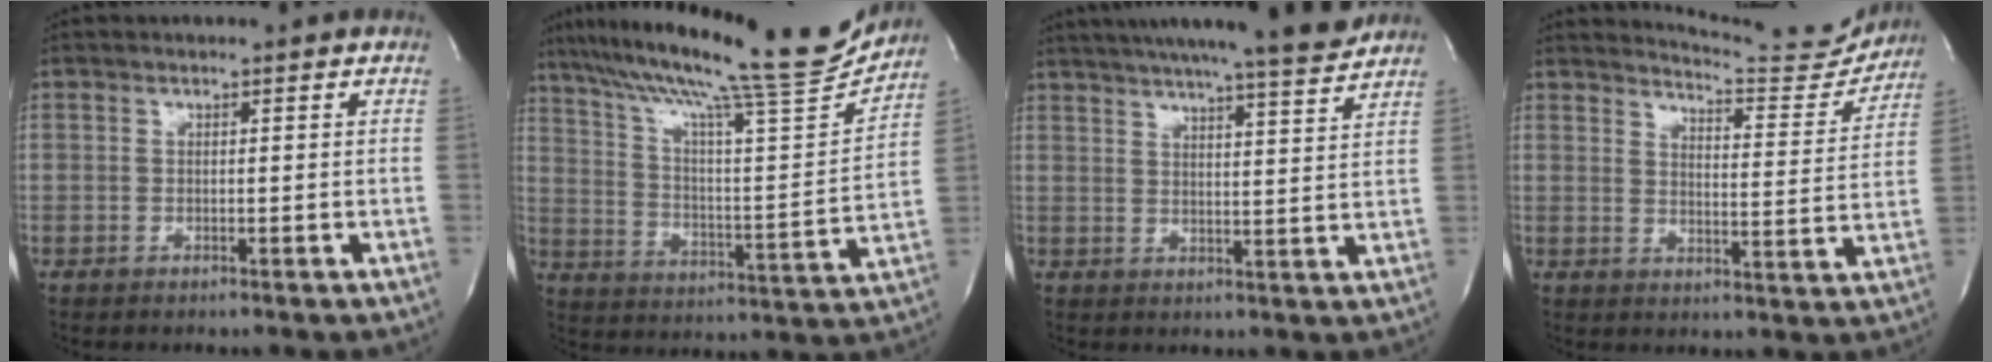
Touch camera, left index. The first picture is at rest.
{"total": 24.1, "force": [20.5, 0.7, 12.7], "torque": [-0.217, -0.026, 0.302]}
{"total": 16.4, "force": [14.8, -0.4, 7.0], "torque": [-0.115, -0.018, 0.199]}
{"total": 11.9, "force": [11.8, 0.5, 0.6], "torque": [-0.006, -0.056, 0.141]}